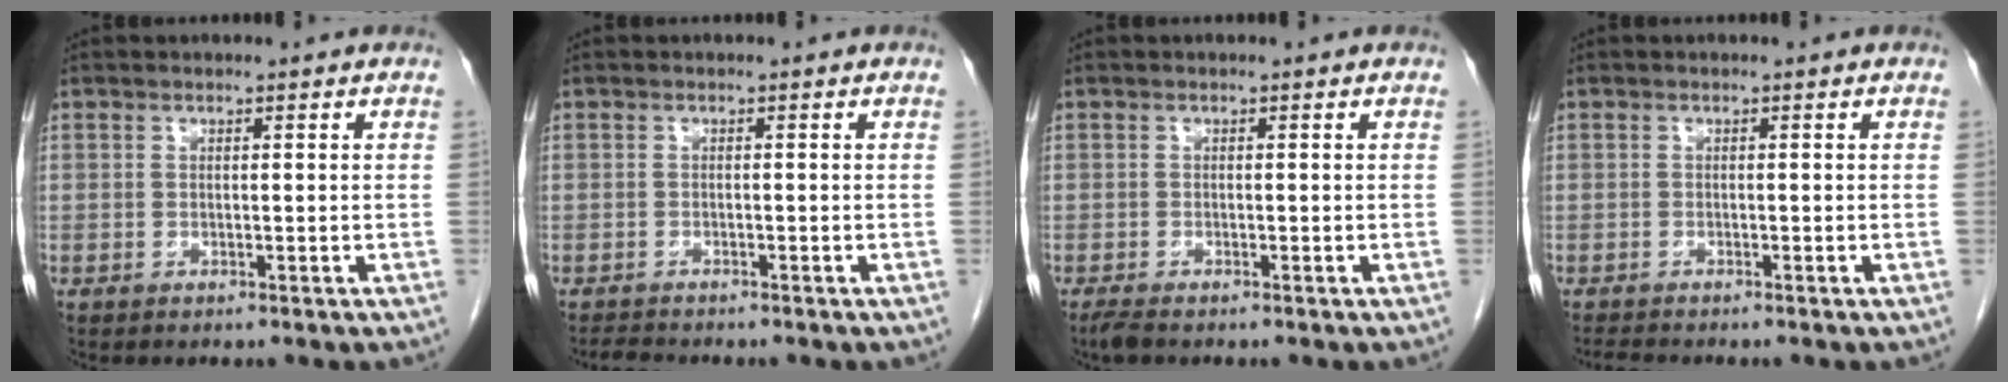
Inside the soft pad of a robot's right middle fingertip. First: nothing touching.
{"total": 2.0, "force": [-1.9, 0.1, 0.4], "torque": [-0.011, -0.009, -0.031]}
{"total": 1.6, "force": [-1.3, 0.3, 0.9], "torque": [-0.028, -0.007, -0.025]}
{"total": 1.7, "force": [-1.6, -0.3, 0.4], "torque": [-0.010, -0.008, -0.030]}